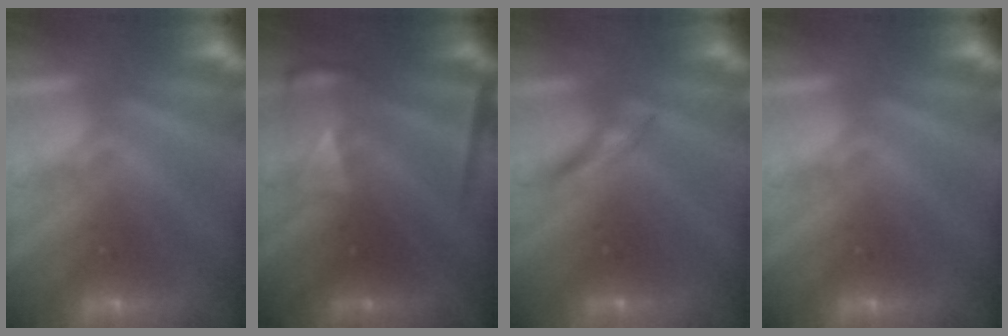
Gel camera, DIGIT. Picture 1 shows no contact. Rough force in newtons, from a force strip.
{"total": 2.2}
{"total": 2.2}
{"total": 0.0}